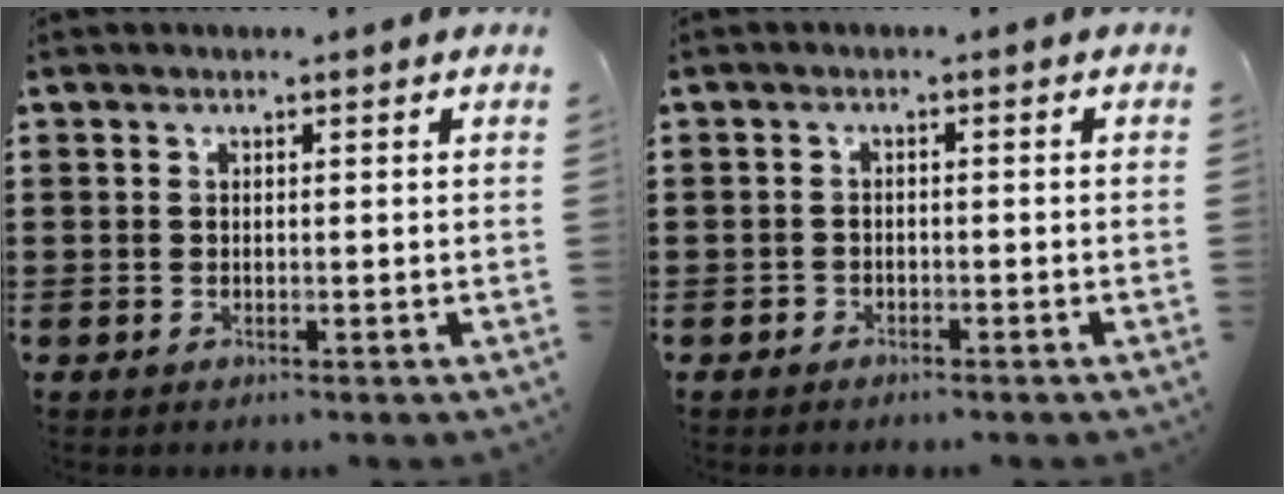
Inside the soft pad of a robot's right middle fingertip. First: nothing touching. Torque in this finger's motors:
{"motor_torque": [0.46, 0.65, -0.04, -0.01]}